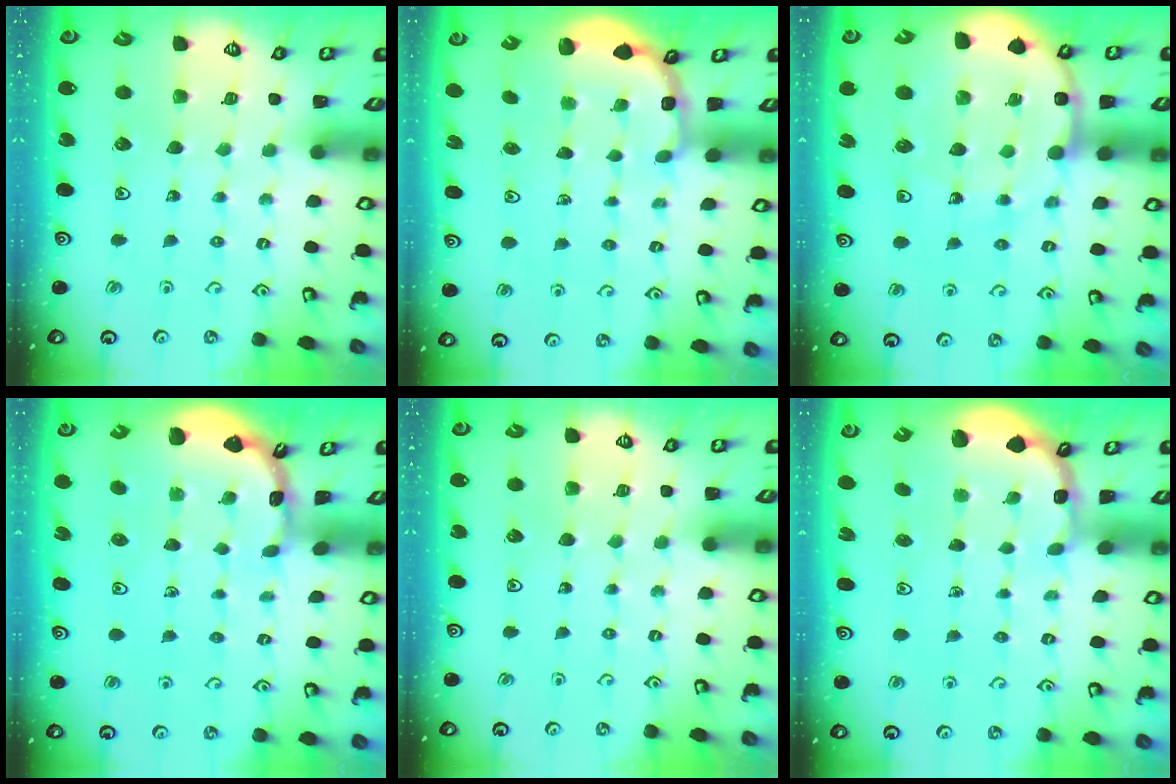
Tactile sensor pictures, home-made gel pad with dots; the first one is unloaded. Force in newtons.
{"total": 2.7, "press": 2.3, "slide": 1.4}
{"total": 12.4, "press": 12.1, "slide": 2.4}
{"total": 1.6, "press": 1.6, "slide": 0.2}
{"total": 0.0}
{"total": 1.6, "press": 1.5, "slide": 0.4}